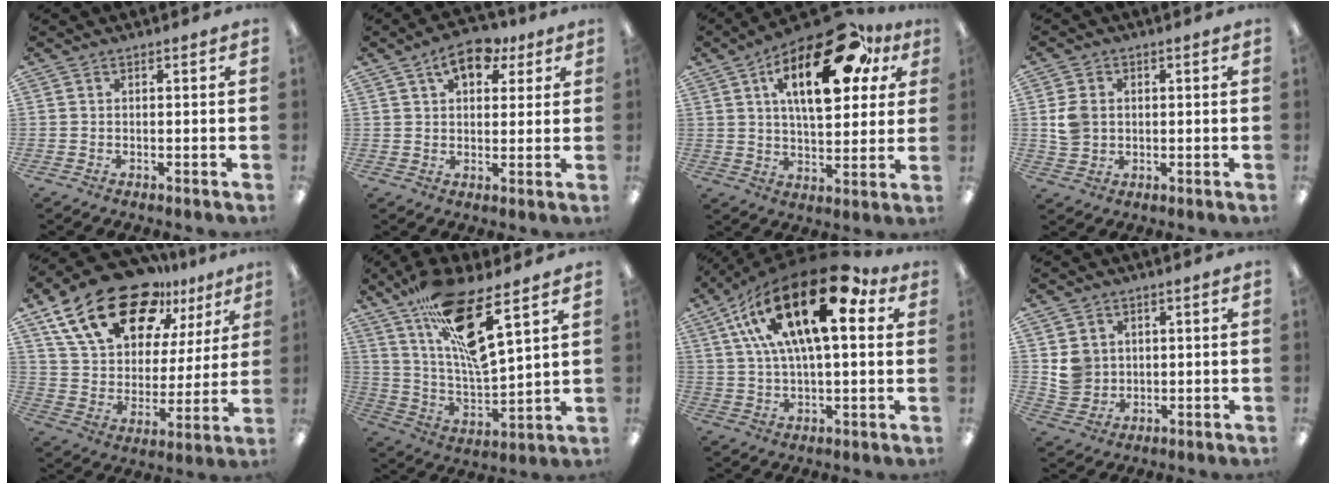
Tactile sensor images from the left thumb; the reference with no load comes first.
{"total": 9.0, "force": [5.1, 5.1, 5.4], "torque": [-0.069, -0.016, 0.085]}
{"total": 23.7, "force": [10.8, 10.8, 18.1], "torque": [-0.263, -0.038, 0.174]}
{"total": 5.2, "force": [0.5, 4.5, 2.7], "torque": [-0.054, 0.004, 0.008]}
{"total": 22.4, "force": [14.5, 11.8, 12.3], "torque": [-0.209, -0.080, 0.260]}
{"total": 19.2, "force": [12.4, 4.8, 13.8], "torque": [-0.246, -0.068, 0.209]}
{"total": 24.5, "force": [11.3, 9.3, 19.6], "torque": [-0.357, -0.046, 0.179]}
{"total": 5.5, "force": [1.4, 5.2, 1.3], "torque": [-0.015, 0.003, 0.026]}